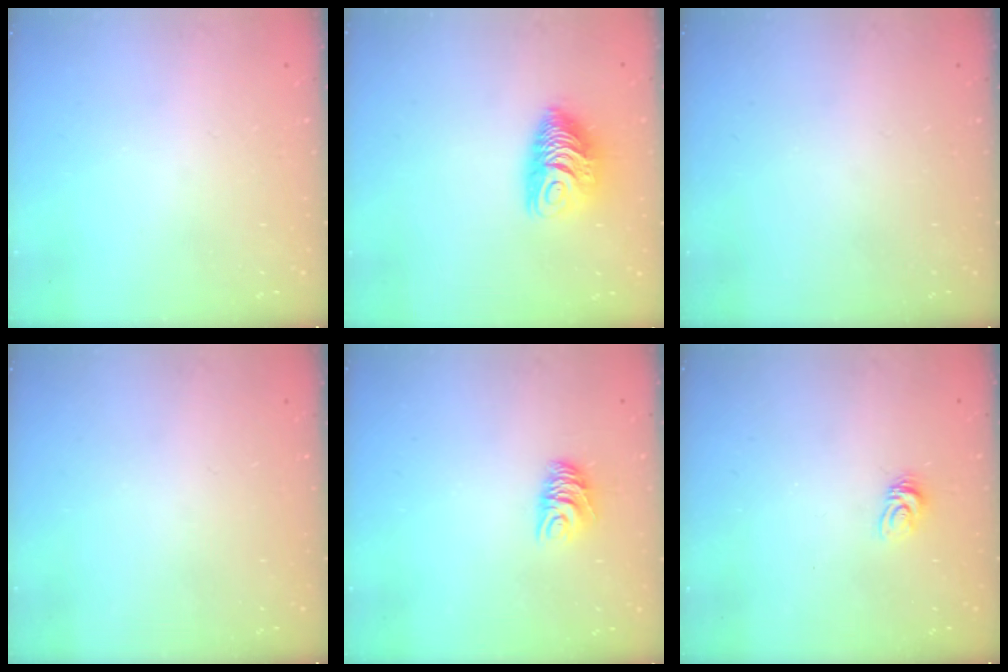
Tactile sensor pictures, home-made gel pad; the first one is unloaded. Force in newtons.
{"total": 9.7, "press": 9.7, "slide": 0.1}
{"total": 0.0}
{"total": 0.0}
{"total": 6.3, "press": 6.3, "slide": 0.4}
{"total": 4.5, "press": 4.5, "slide": 0.2}